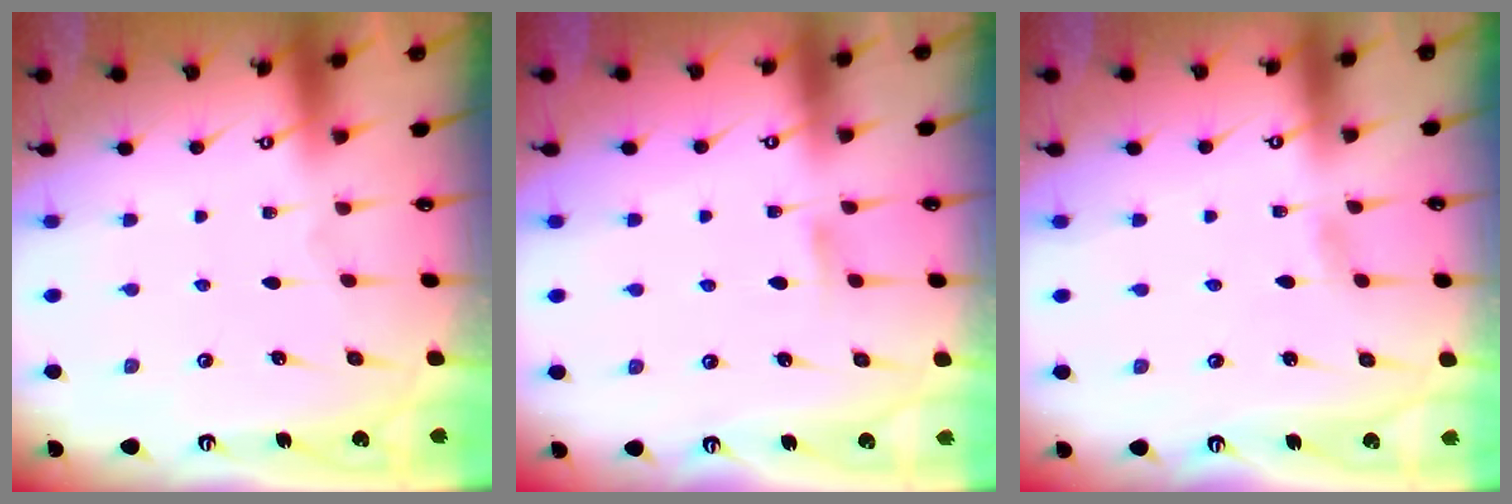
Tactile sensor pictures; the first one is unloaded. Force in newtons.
{"total": 3.6, "press": 3.6, "slide": 0.7}
{"total": 2.3, "press": 2.3, "slide": 0.3}